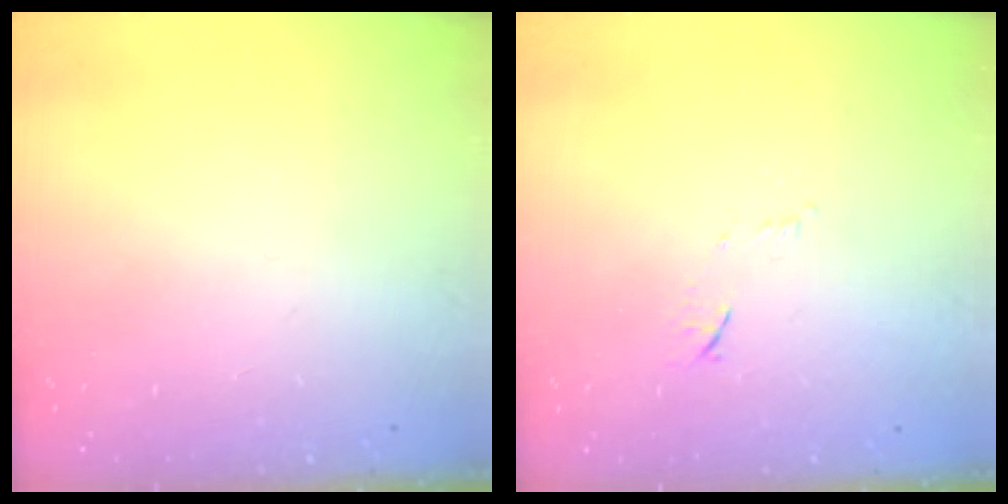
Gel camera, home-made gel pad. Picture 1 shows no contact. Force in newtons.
{"total": 6.2, "press": 6.2, "slide": 0.9}